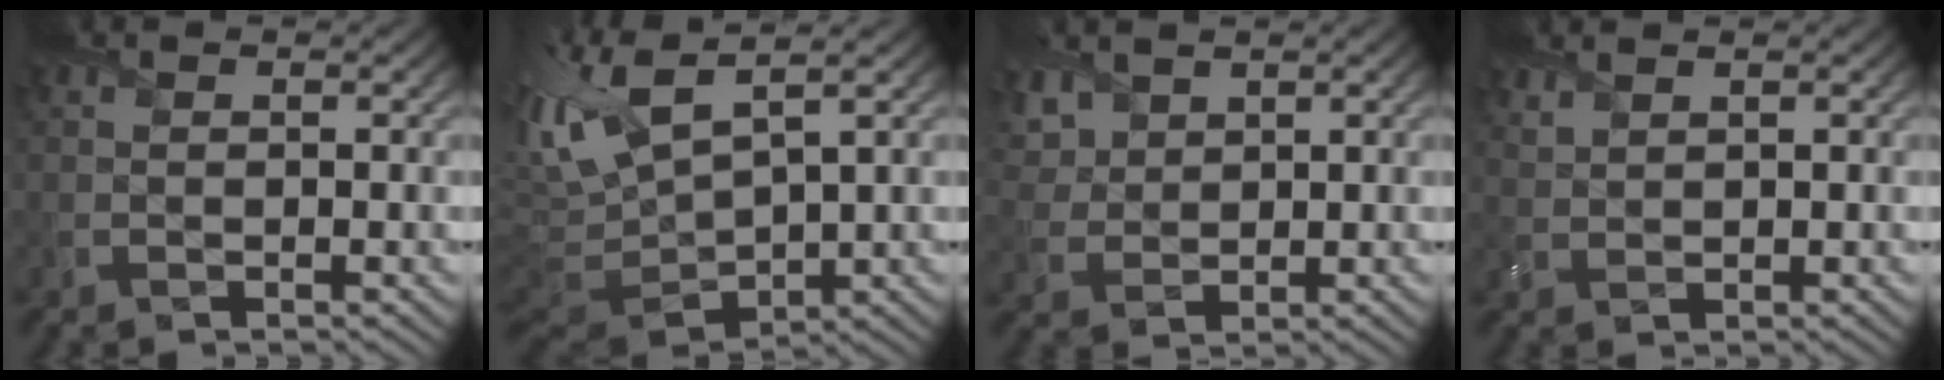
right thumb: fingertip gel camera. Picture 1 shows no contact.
{"total": 12.1, "force": [4.2, 5.0, 10.2], "torque": [-0.277, 0.006, 0.083]}
{"total": 4.7, "force": [3.1, 2.8, 2.3], "torque": [-0.072, 0.005, 0.065]}
{"total": 1.8, "force": [1.7, 0.3, 0.4], "torque": [-0.017, 0.004, 0.040]}